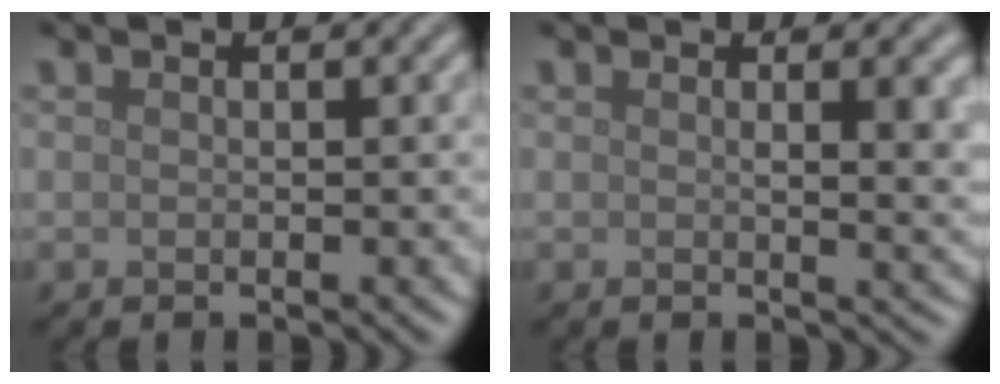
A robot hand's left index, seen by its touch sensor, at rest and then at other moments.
{"total": 3.9, "force": [1.0, 1.3, 3.6], "torque": [-0.038, 0.002, 0.014]}